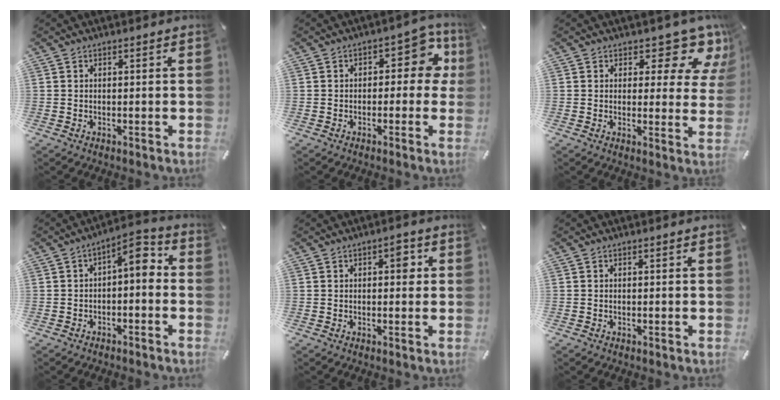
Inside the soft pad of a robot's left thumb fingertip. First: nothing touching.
{"total": 8.7, "force": [2.3, 5.3, 6.5], "torque": [-0.064, -0.011, 0.030]}
{"total": 10.0, "force": [7.0, 4.5, 5.6], "torque": [-0.058, -0.057, 0.116]}
{"total": 5.9, "force": [0.1, 2.8, 5.1], "torque": [-0.078, -0.004, -0.010]}
{"total": 3.3, "force": [0.5, 1.8, 2.7], "torque": [-0.024, -0.001, -0.001]}
{"total": 0.0}